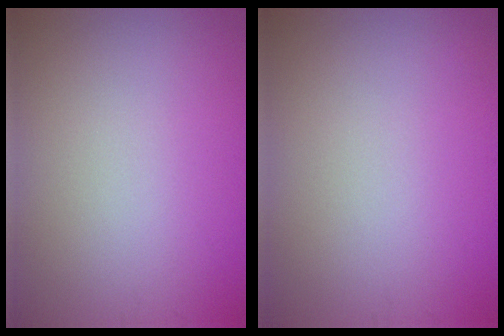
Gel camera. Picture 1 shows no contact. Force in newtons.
{"total": 0.0}